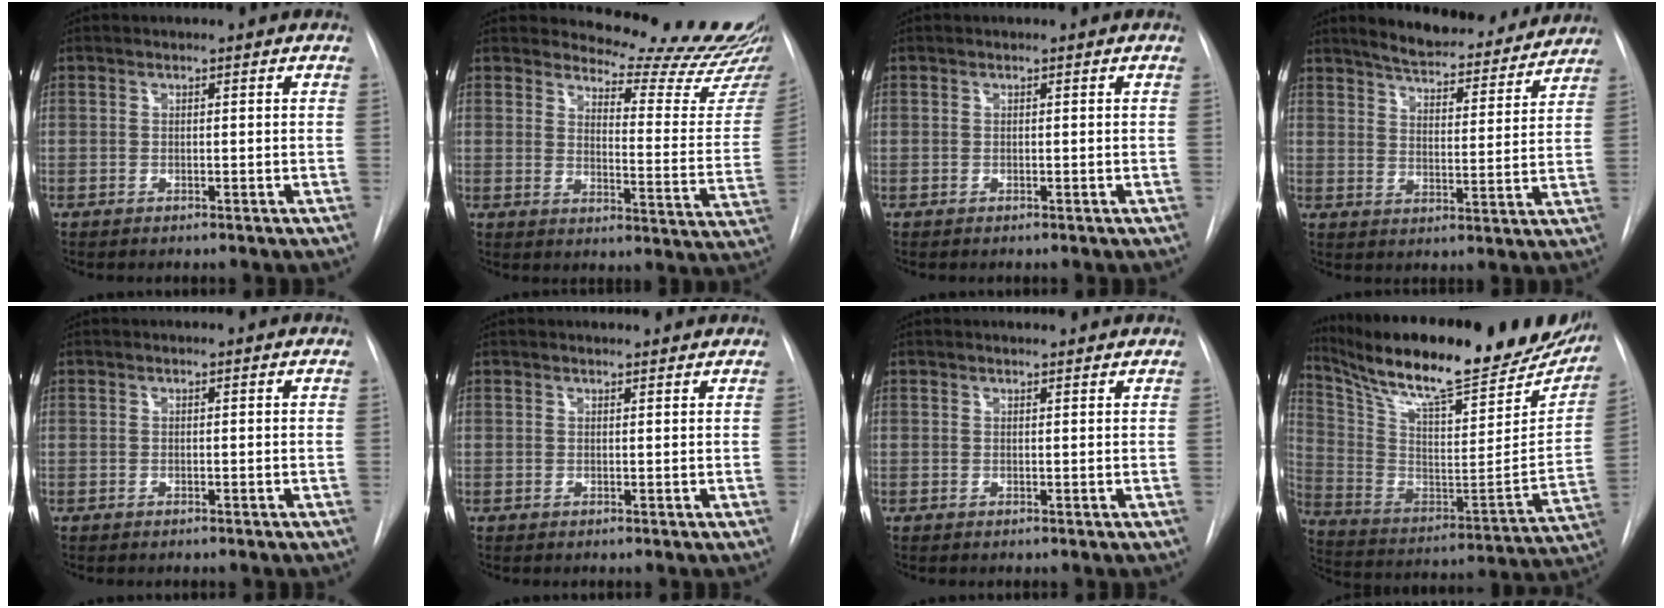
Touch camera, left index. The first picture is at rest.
{"total": 16.8, "force": [16.4, 0.2, 3.8], "torque": [-0.045, -0.137, 0.181]}
{"total": 0.0}
{"total": 16.1, "force": [14.8, 3.4, 5.4], "torque": [-0.065, -0.012, 0.196]}
{"total": 0.0}
{"total": 3.2, "force": [3.1, 0.4, 0.5], "torque": [-0.011, 0.011, 0.036]}
{"total": 2.8, "force": [2.8, 0.3, 0.5], "torque": [-0.011, 0.012, 0.033]}
{"total": 31.5, "force": [26.0, 6.8, 16.5], "torque": [-0.287, -0.046, 0.373]}